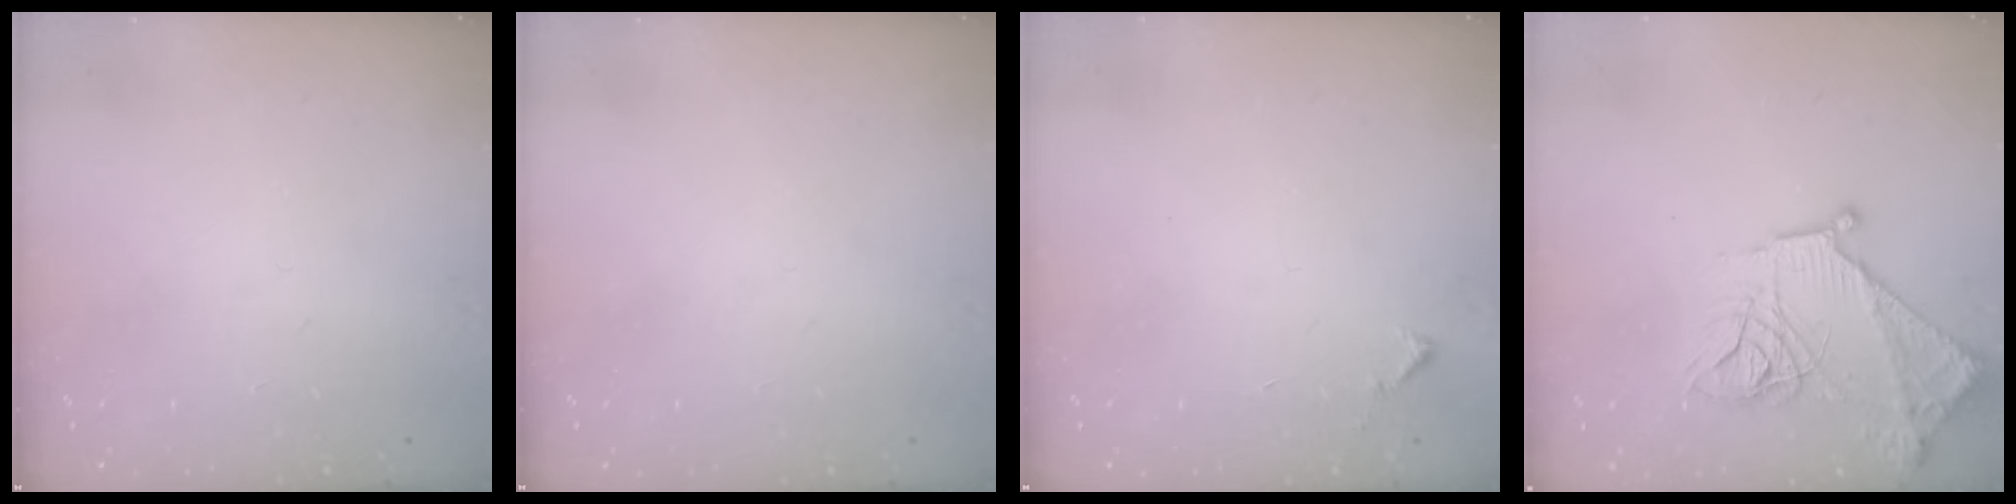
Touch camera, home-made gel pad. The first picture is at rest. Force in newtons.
{"total": 0.0}
{"total": 5.8, "press": 5.8, "slide": 0.4}
{"total": 15.5, "press": 15.4, "slide": 1.4}